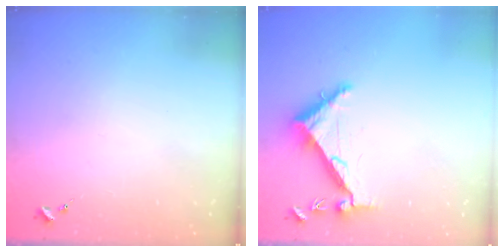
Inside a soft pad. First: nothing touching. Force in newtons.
{"total": 6.4, "press": 6.4, "slide": 0.7}